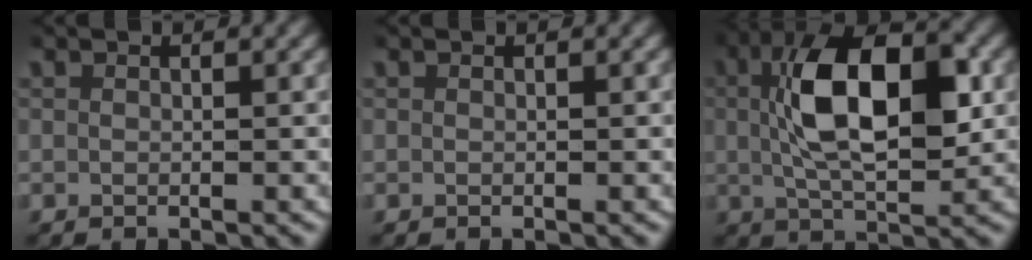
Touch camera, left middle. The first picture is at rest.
{"total": 0.0}
{"total": 10.2, "force": [1.2, 4.9, 8.9], "torque": [-0.161, -0.005, 0.020]}